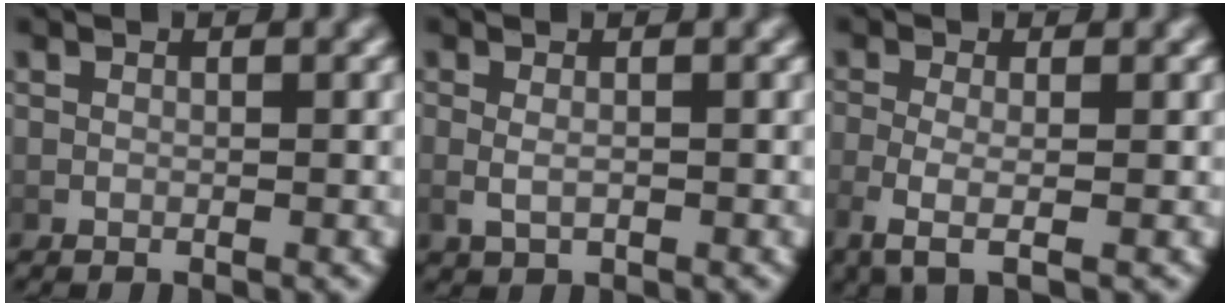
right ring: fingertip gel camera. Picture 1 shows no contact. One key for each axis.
{"total": 1.4, "fx": -0.2, "fy": 0.7, "fz": 1.3, "tx": -0.034, "ty": -0.009, "tz": 0.006}
{"total": 3.3, "fx": -0.9, "fy": 0.9, "fz": 3.0, "tx": -0.075, "ty": -0.016, "tz": -0.009}